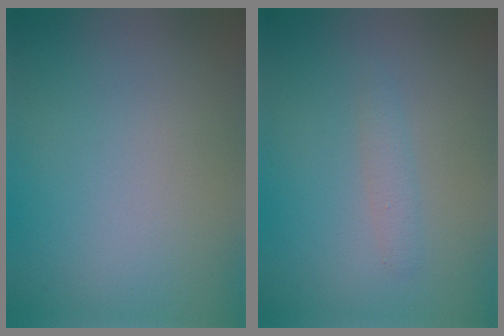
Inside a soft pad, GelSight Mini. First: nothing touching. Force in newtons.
{"total": 1.1, "press": 1.1, "slide": 0.0}